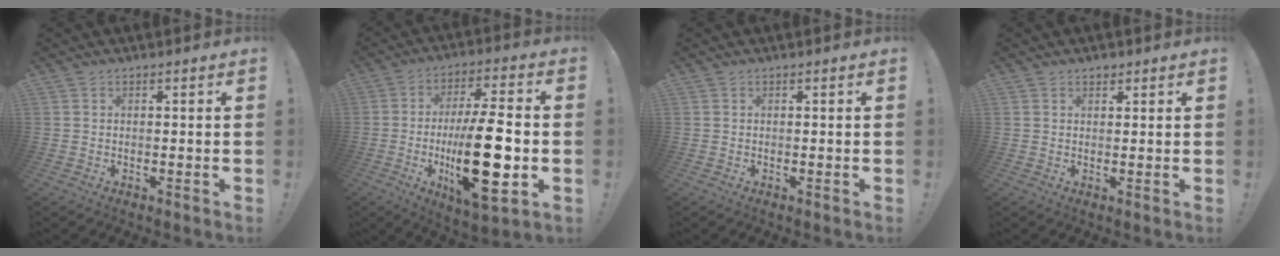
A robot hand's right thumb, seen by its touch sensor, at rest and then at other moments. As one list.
[{"total": 22.9, "force": [-3.6, 7.5, 21.4], "torque": [-0.363, -0.001, -0.055]}, {"total": 0.0}, {"total": 1.1, "force": [0.9, 0.6, 0.2], "torque": [0.012, -0.007, 0.014]}]